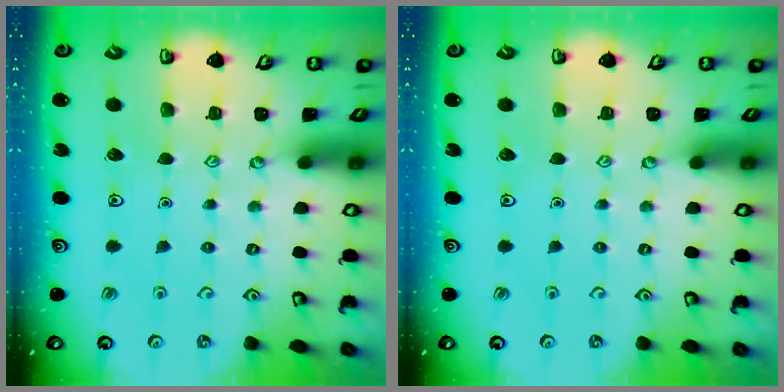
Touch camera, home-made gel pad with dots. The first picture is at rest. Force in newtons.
{"total": 0.0}